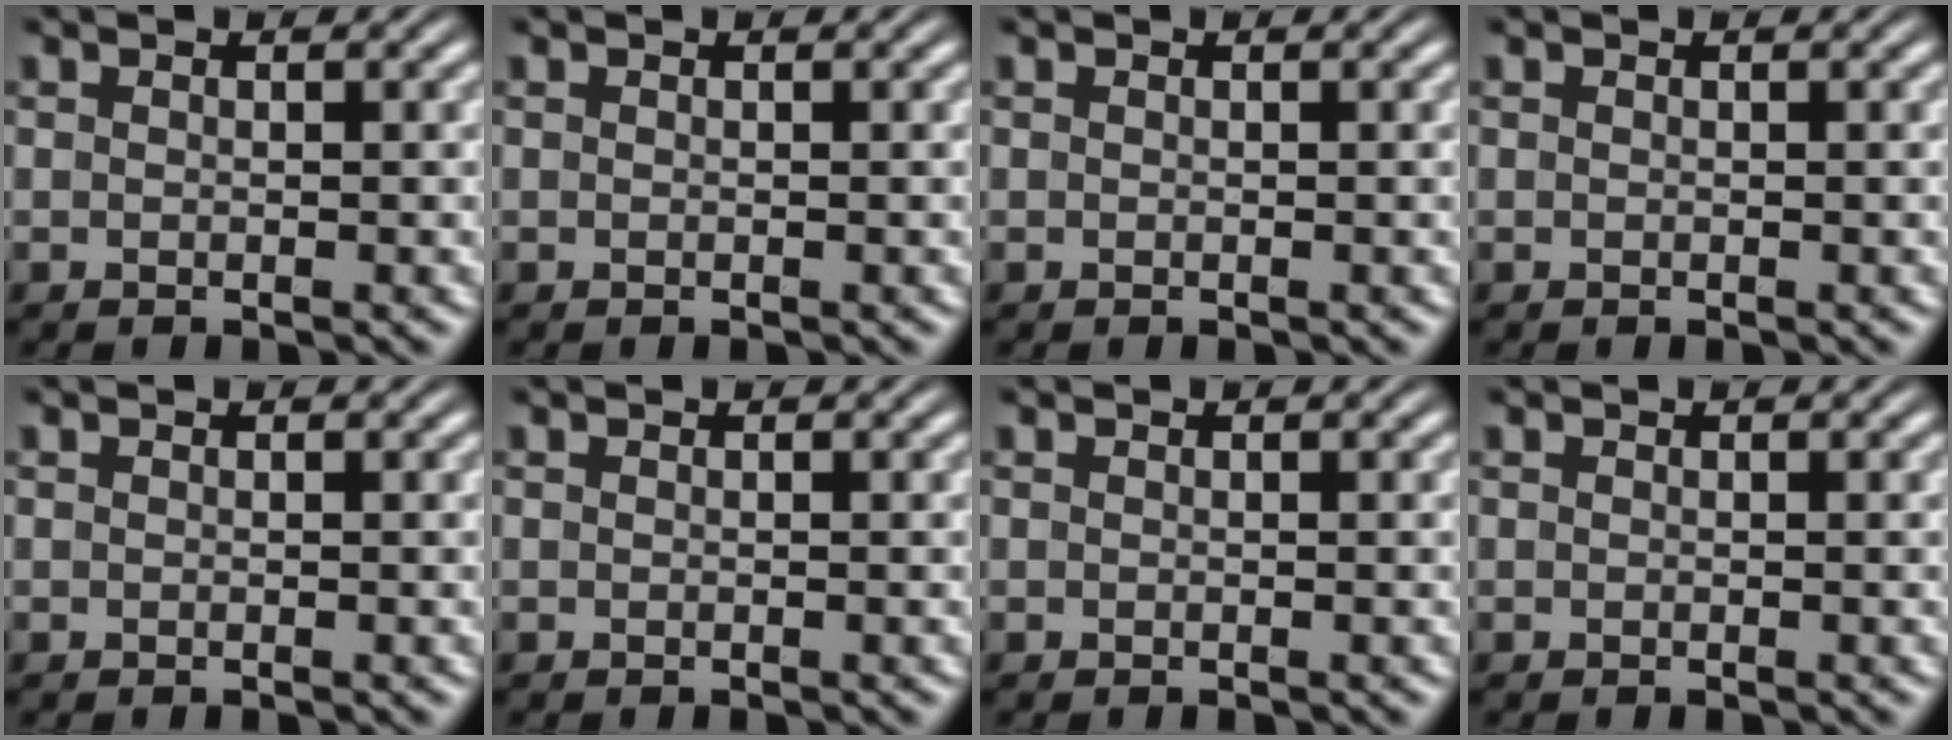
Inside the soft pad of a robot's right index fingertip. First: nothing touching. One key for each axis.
{"total": 0.0}
{"total": 0.0}
{"total": 0.0}
{"total": 0.0}
{"total": 0.0}
{"total": 0.0}
{"total": 0.0}